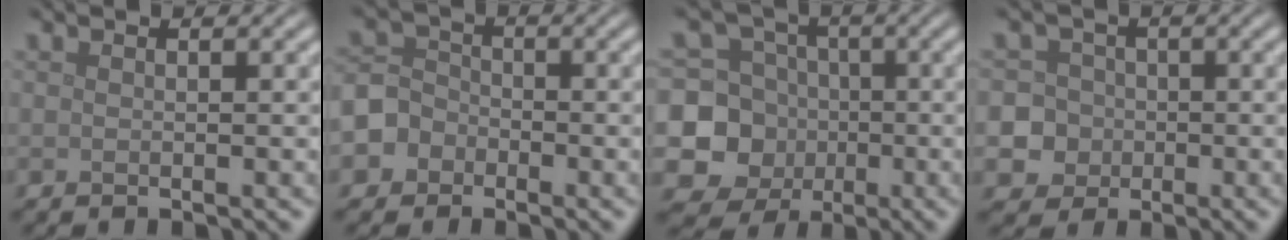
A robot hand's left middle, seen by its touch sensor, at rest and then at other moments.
{"total": 4.8, "force": [-2.6, 3.9, 0.9], "torque": [-0.004, 0.000, -0.060]}
{"total": 8.9, "force": [-1.8, 8.3, 2.8], "torque": [-0.049, -0.005, -0.056]}
{"total": 7.6, "force": [-1.9, 7.2, 1.6], "torque": [-0.028, 0.002, -0.064]}